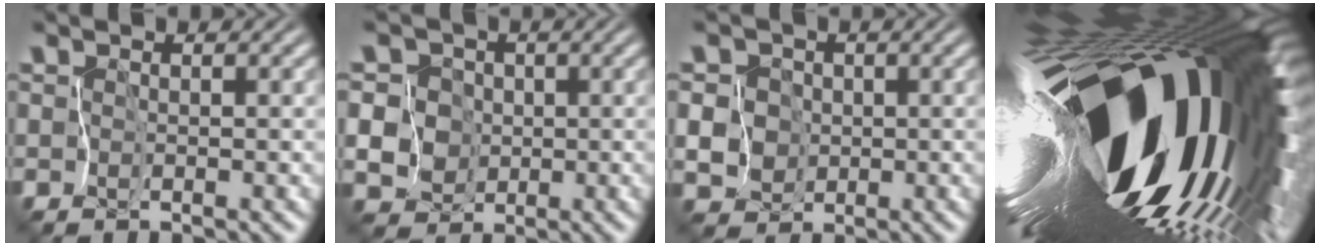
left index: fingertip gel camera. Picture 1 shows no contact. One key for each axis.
{"total": 8.9, "fx": -0.1, "fy": 8.3, "fz": 3.0, "tx": -0.091, "ty": 0.022, "tz": -0.011}
{"total": 7.2, "fx": -0.3, "fy": 6.8, "fz": 2.3, "tx": -0.072, "ty": 0.016, "tz": -0.017}
{"total": 21.3, "fx": -0.3, "fy": 9.0, "fz": 19.3, "tx": -0.340, "ty": -0.061, "tz": -0.013}